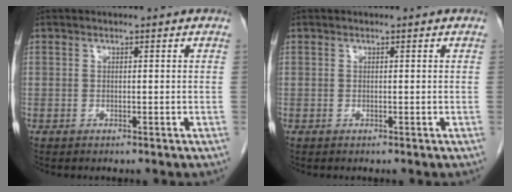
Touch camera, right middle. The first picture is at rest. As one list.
[{"total": 0.0}]